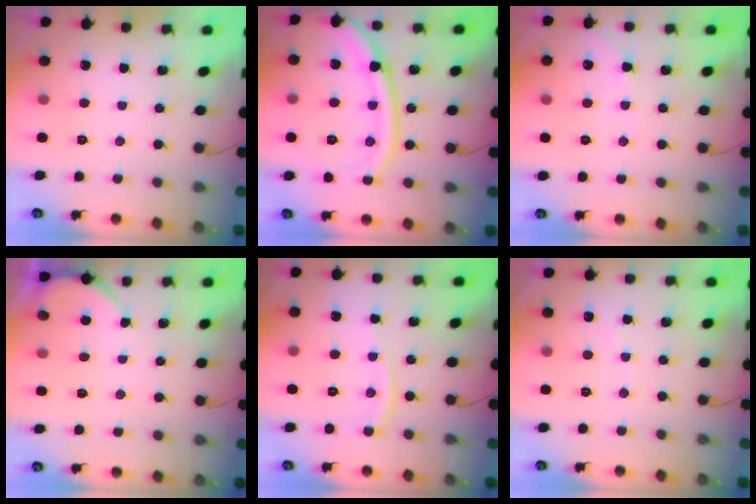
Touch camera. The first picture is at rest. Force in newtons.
{"total": 17.2, "press": 17.1, "slide": 1.8}
{"total": 4.9, "press": 4.9, "slide": 0.8}
{"total": 1.8, "press": 1.8, "slide": 0.2}
{"total": 6.6, "press": 6.6, "slide": 0.9}
{"total": 2.4, "press": 2.3, "slide": 0.3}